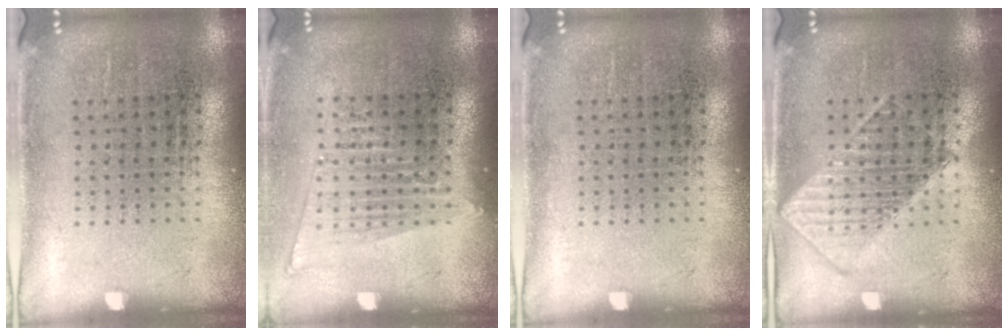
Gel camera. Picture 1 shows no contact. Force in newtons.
{"total": 1.4, "press": 1.3, "slide": 0.6}
{"total": 0.0}
{"total": 1.0, "press": 1.0, "slide": 0.1}